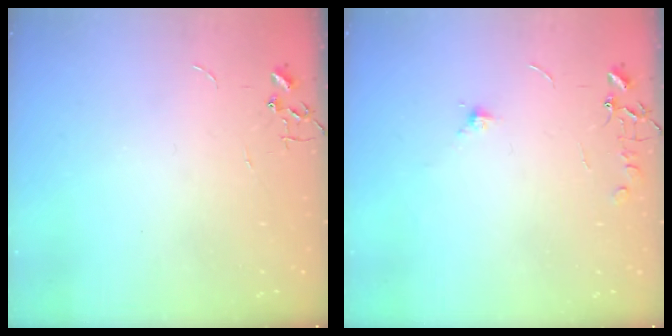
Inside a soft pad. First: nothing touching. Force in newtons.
{"total": 6.8, "press": 6.8, "slide": 0.8}